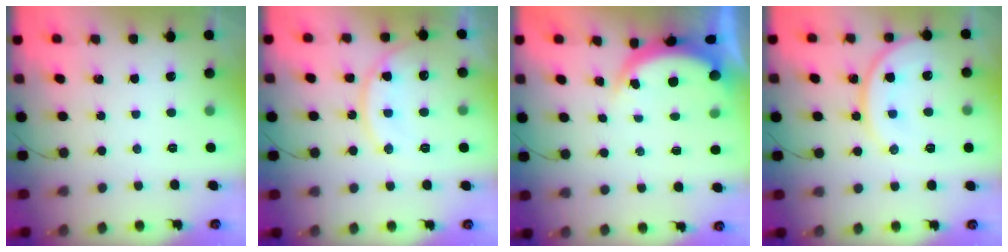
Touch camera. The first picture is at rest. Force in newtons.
{"total": 12.8, "press": 12.7, "slide": 0.7}
{"total": 4.8, "press": 4.8, "slide": 0.8}
{"total": 12.4, "press": 12.3, "slide": 1.1}